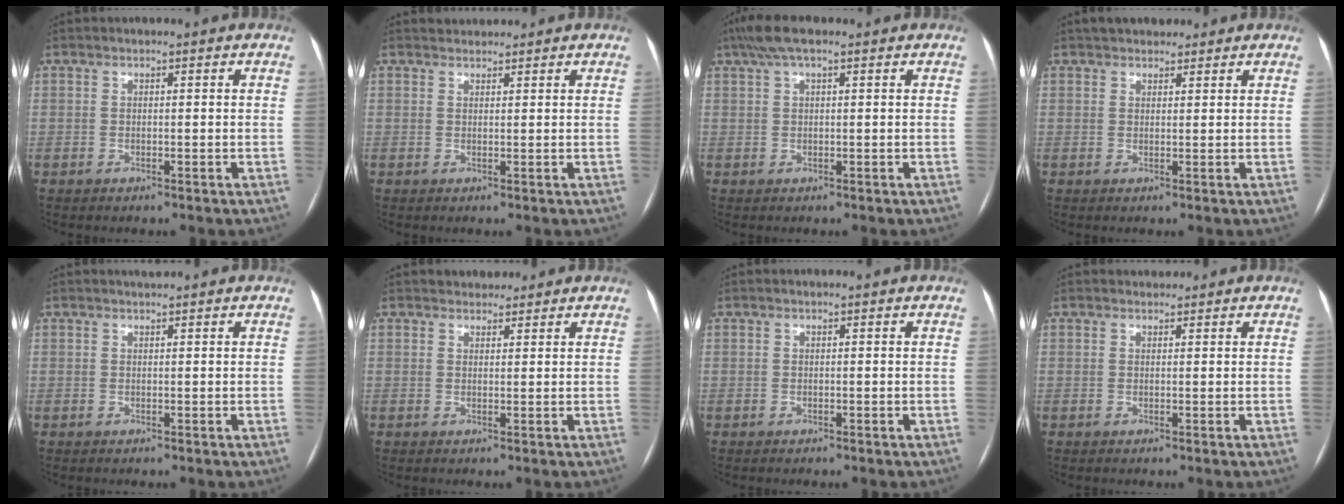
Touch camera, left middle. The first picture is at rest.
{"total": 1.5, "force": [1.5, 0.4, -0.2], "torque": [-0.003, 0.013, 0.026]}
{"total": 5.1, "force": [3.3, 1.2, 3.6], "torque": [-0.077, 0.037, 0.059]}
{"total": 5.3, "force": [4.4, 2.1, 1.9], "torque": [-0.013, 0.025, 0.069]}
{"total": 0.7, "force": [0.7, -0.1, 0.2], "torque": [-0.007, 0.004, 0.015]}
{"total": 2.8, "force": [2.4, 1.3, 0.3], "torque": [0.001, 0.010, 0.036]}
{"total": 0.0}
{"total": 1.0, "force": [0.9, 0.4, -0.1], "torque": [-0.003, 0.005, 0.014]}